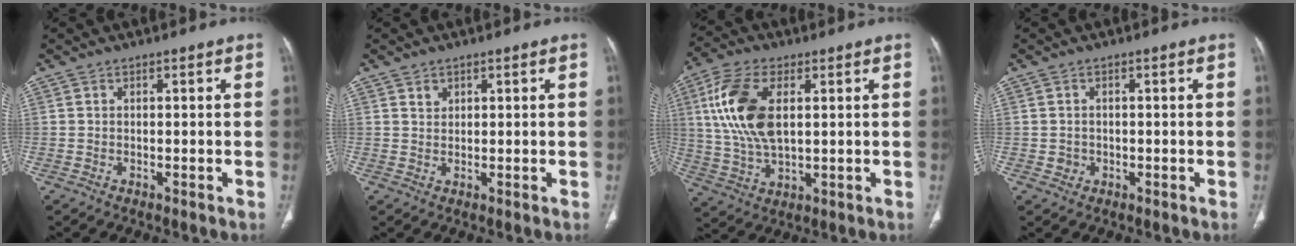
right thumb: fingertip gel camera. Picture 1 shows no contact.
{"total": 1.4, "force": [0.9, 0.9, 0.4], "torque": [0.002, -0.006, 0.017]}
{"total": 14.1, "force": [3.2, 7.3, 11.6], "torque": [-0.245, -0.001, 0.066]}
{"total": 1.6, "force": [-0.4, 1.5, 0.4], "torque": [-0.002, 0.005, -0.002]}